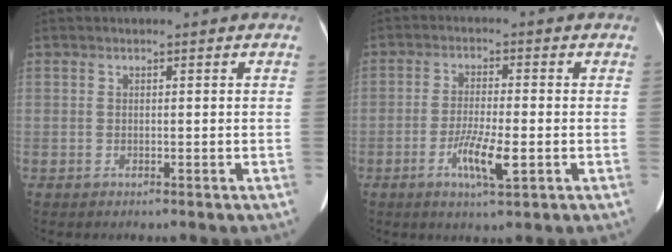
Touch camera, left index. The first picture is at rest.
{"total": 6.0, "force": [-2.2, 0.7, 5.6], "torque": [-0.107, -0.008, -0.038]}